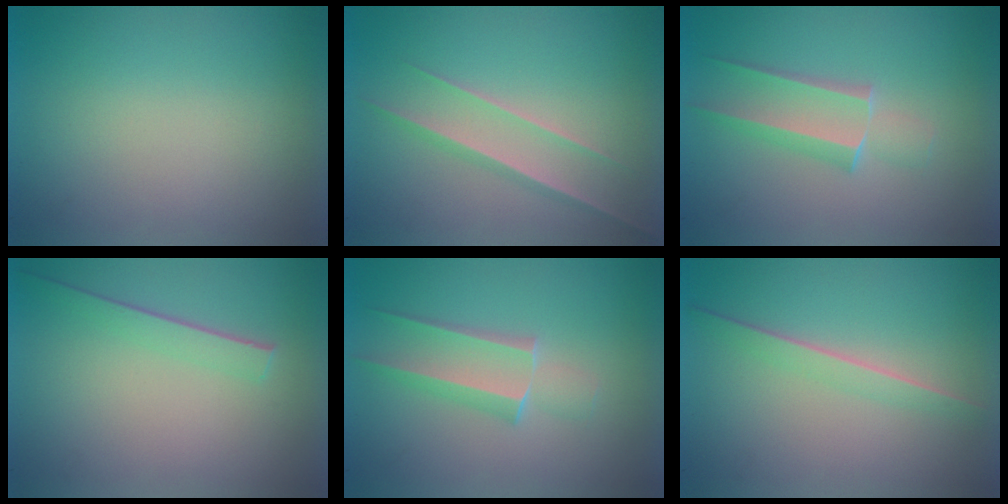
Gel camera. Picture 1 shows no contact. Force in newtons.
{"total": 1.5}
{"total": 2.2}
{"total": 1.4}
{"total": 2.2}
{"total": 1.4}